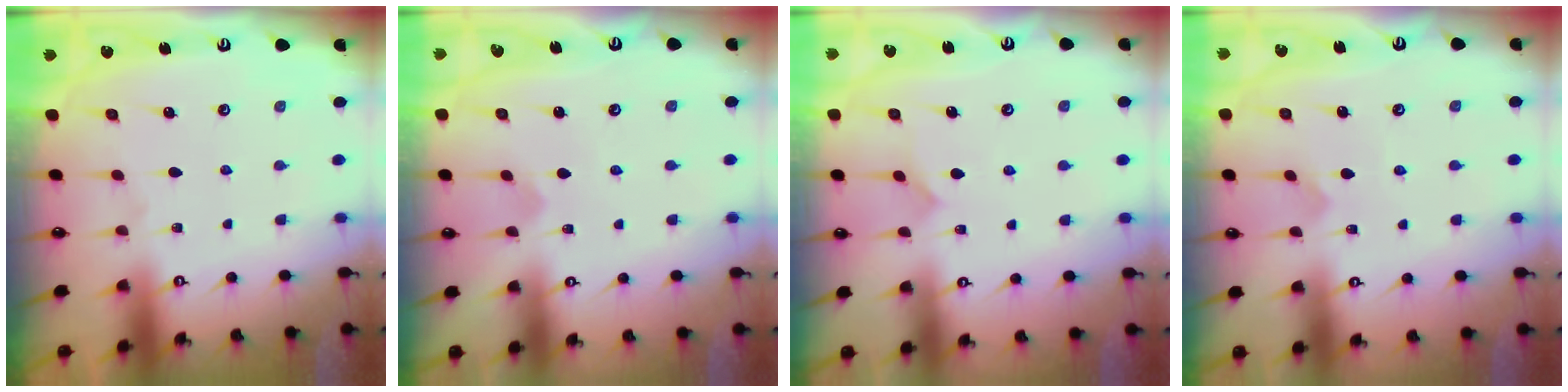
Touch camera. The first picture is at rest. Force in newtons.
{"total": 1.7, "press": 1.6, "slide": 0.1}
{"total": 2.8, "press": 2.8, "slide": 0.3}
{"total": 2.7, "press": 2.7, "slide": 0.2}